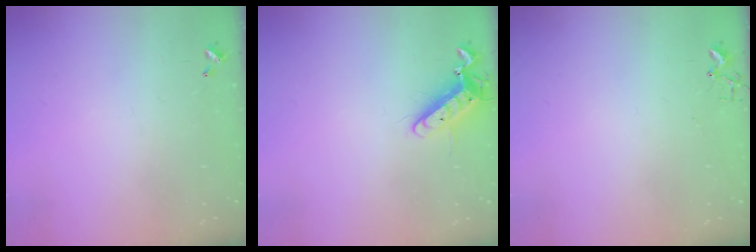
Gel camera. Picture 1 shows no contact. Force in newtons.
{"total": 11.5, "press": 11.4, "slide": 1.0}
{"total": 7.3, "press": 7.3, "slide": 0.5}